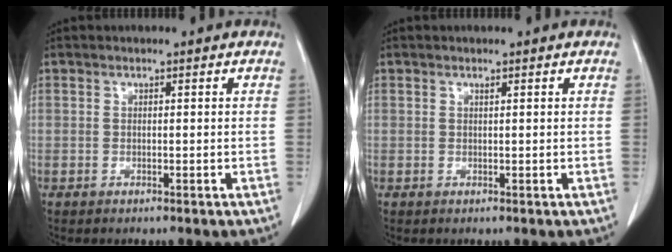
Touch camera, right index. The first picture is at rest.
{"total": 0.0}